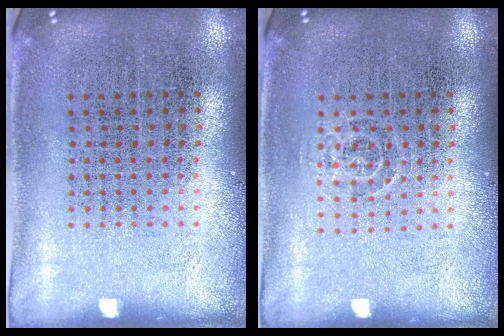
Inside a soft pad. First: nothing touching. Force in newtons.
{"total": 0.8, "press": 0.5, "slide": 0.6}